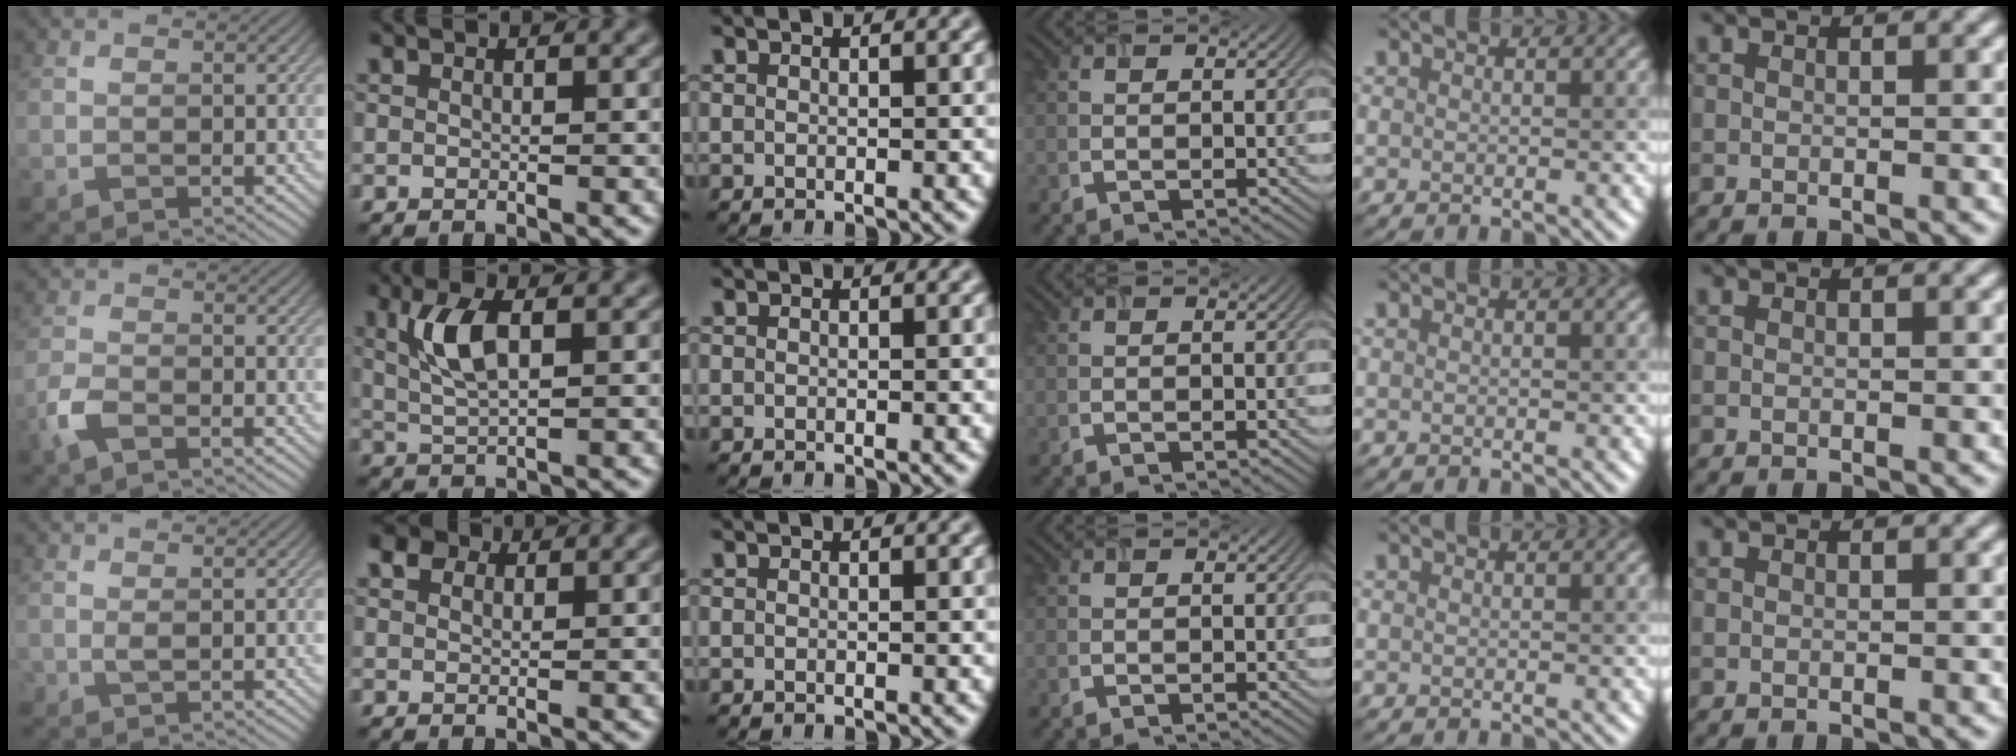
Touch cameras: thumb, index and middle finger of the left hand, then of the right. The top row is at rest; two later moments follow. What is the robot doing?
{"motion": "insert", "object": "airpods case & airpods"}